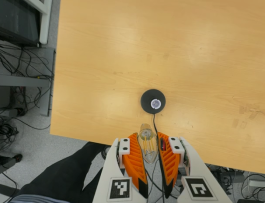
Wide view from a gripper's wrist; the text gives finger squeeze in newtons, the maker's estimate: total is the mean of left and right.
{"total": 19.3, "left": 24.2, "right": 14.3}